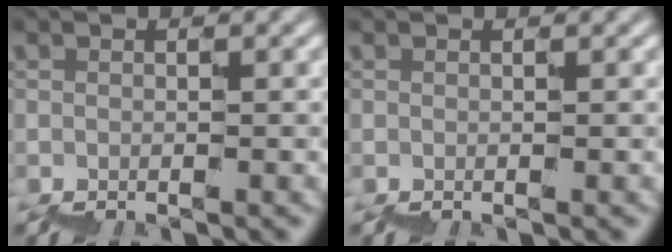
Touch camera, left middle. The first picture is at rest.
{"total": 0.0}